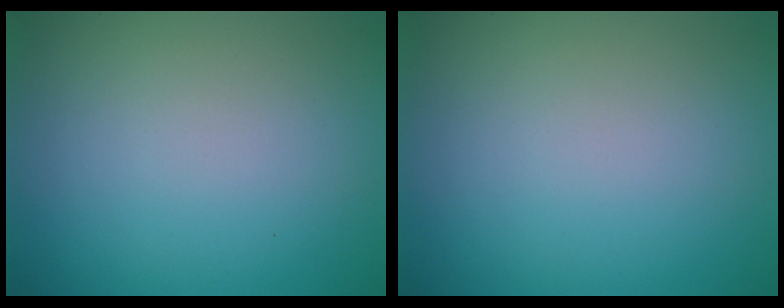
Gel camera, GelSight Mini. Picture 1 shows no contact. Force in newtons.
{"total": 0.0}